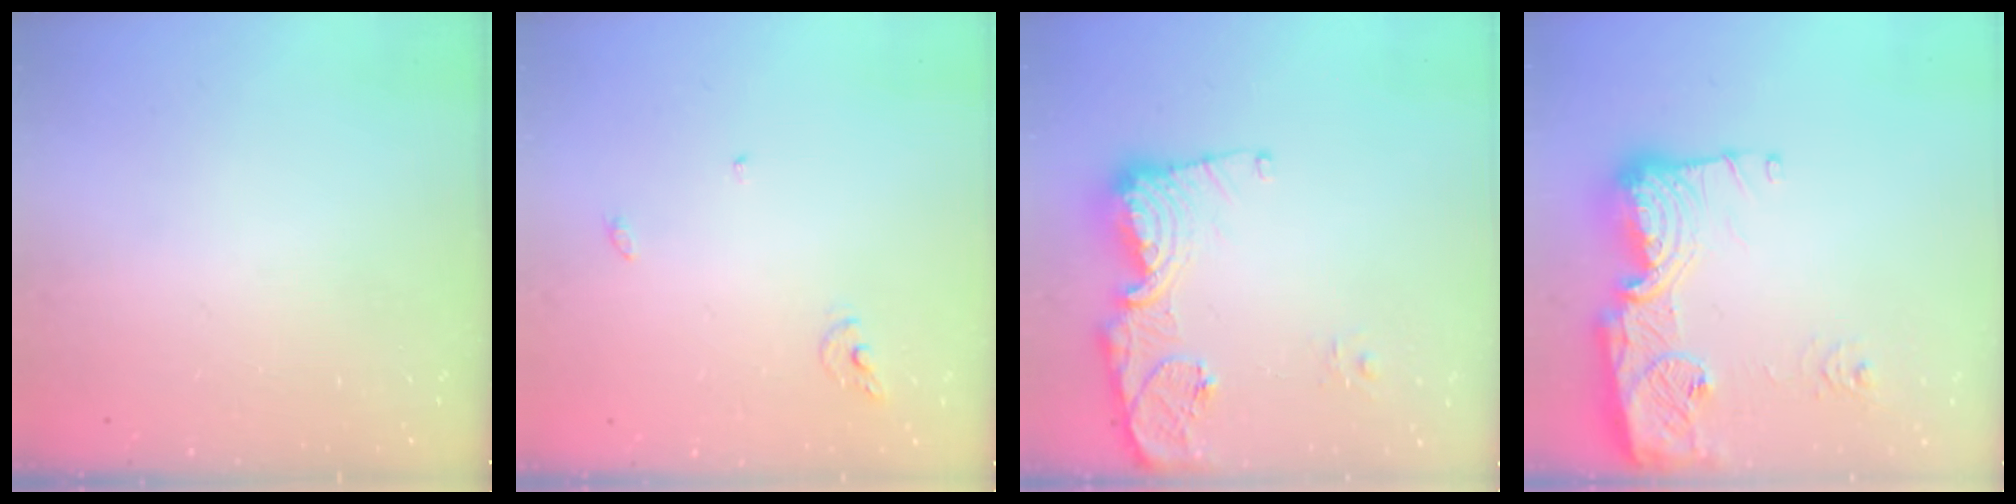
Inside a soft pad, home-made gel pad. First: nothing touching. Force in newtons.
{"total": 4.9, "press": 4.9, "slide": 0.4}
{"total": 14.0, "press": 13.9, "slide": 1.5}
{"total": 18.9, "press": 18.8, "slide": 1.7}